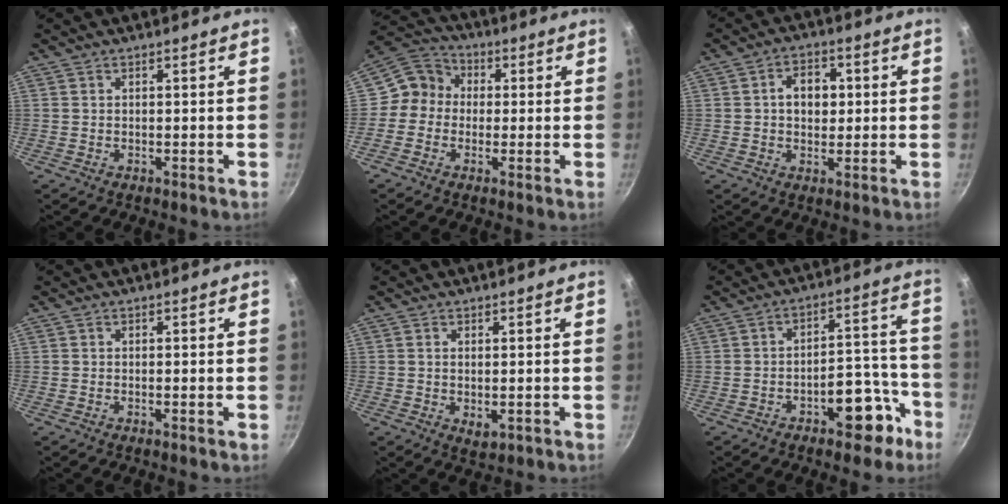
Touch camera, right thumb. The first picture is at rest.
{"total": 7.5, "force": [0.1, 7.0, 2.6], "torque": [-0.017, 0.018, -0.025]}
{"total": 6.3, "force": [0.7, 4.8, 4.1], "torque": [-0.034, 0.008, 0.005]}
{"total": 0.5, "force": [-0.1, 0.0, 0.5], "torque": [-0.009, -0.001, -0.005]}
{"total": 2.6, "force": [0.0, 1.4, 2.2], "torque": [-0.034, -0.009, 0.003]}
{"total": 10.8, "force": [-5.8, 5.6, 7.2], "torque": [-0.050, 0.070, -0.070]}